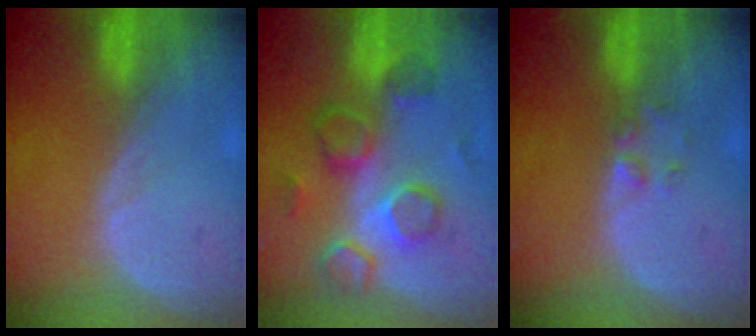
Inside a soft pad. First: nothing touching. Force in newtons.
{"total": 8.8, "press": 8.4, "slide": 2.6}
{"total": 1.7, "press": 1.7, "slide": 0.2}